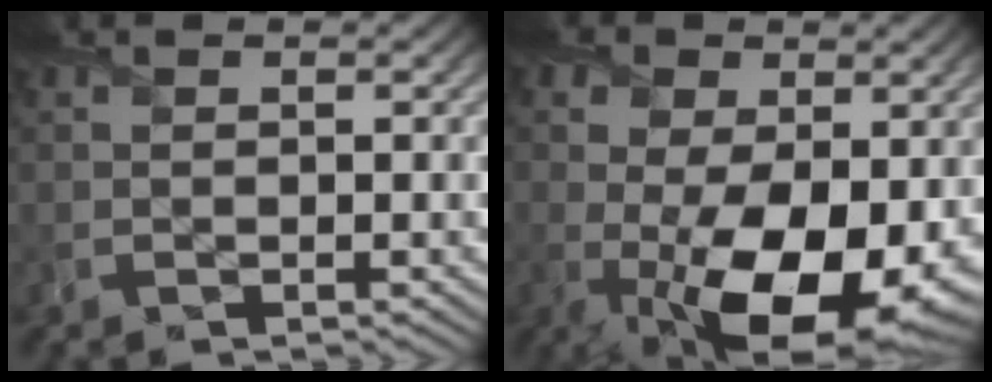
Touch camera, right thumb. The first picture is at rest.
{"total": 15.6, "force": [-2.9, 9.1, 12.4], "torque": [-0.221, -0.058, -0.019]}